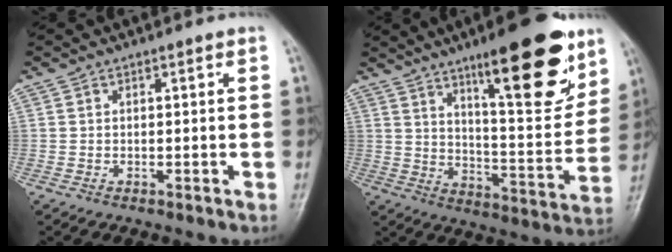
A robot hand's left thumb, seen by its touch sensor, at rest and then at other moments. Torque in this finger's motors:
{"motor_torque": [1.98, 1.10, 1.65, -1.12, 0.31]}